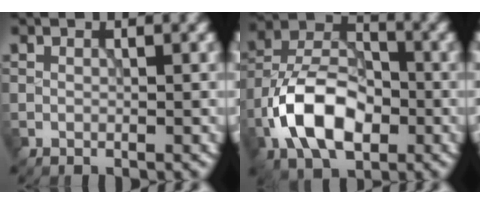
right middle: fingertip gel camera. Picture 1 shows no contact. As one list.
[{"total": 9.1, "force": [-3.3, 5.3, 6.6], "torque": [-0.128, 0.010, -0.070]}]